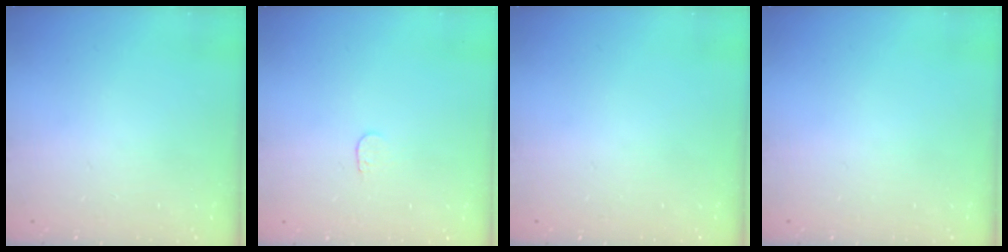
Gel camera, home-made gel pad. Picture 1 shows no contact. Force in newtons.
{"total": 3.4, "press": 3.3, "slide": 0.3}
{"total": 0.0}
{"total": 0.0}